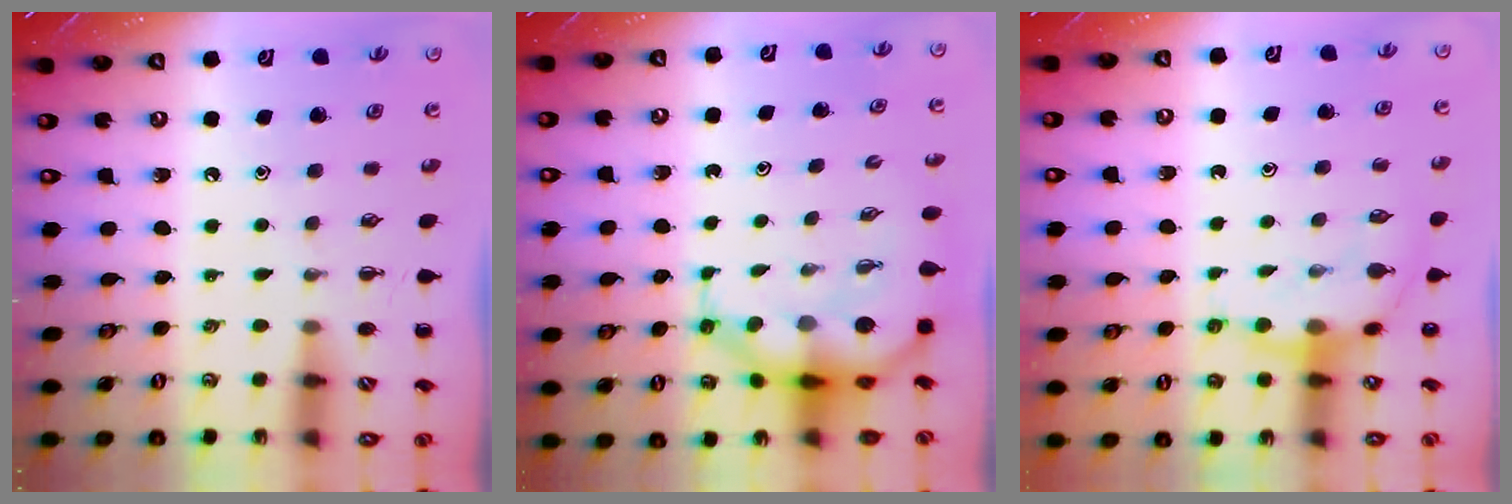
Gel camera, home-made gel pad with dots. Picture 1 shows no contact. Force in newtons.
{"total": 8.4, "press": 8.1, "slide": 2.2}
{"total": 7.3, "press": 7.2, "slide": 1.1}